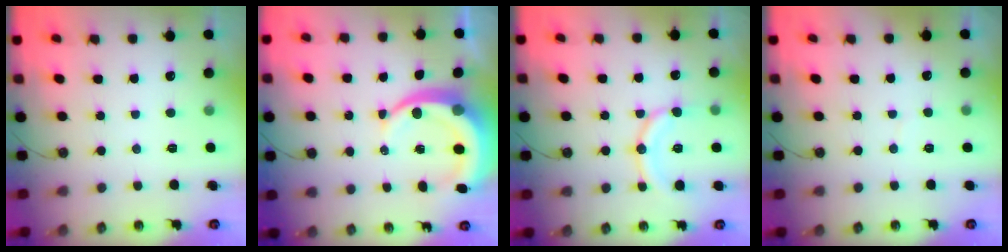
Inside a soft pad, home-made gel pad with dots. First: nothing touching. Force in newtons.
{"total": 11.1, "press": 11.1, "slide": 1.3}
{"total": 13.2, "press": 13.0, "slide": 1.7}
{"total": 1.6, "press": 1.5, "slide": 0.1}